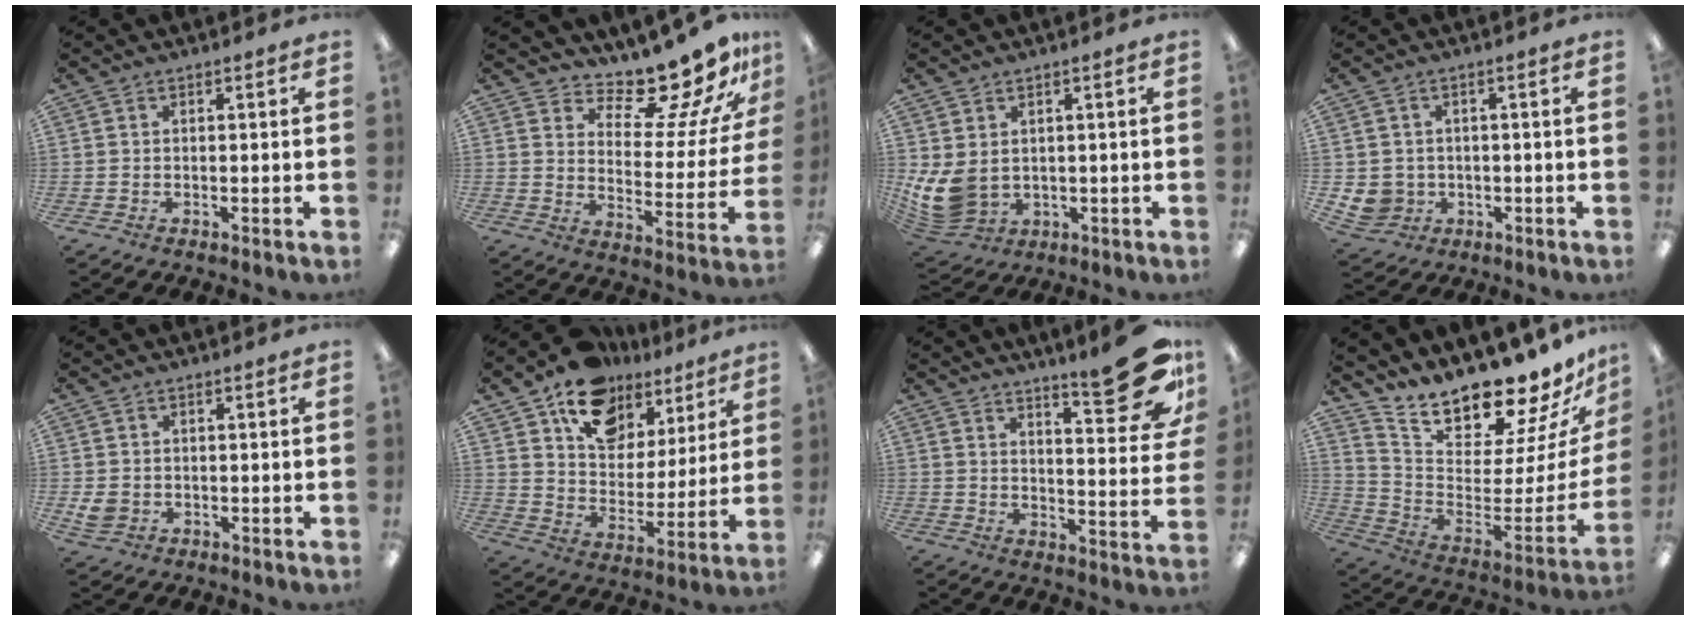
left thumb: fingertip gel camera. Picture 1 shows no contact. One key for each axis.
{"total": 15.3, "fx": 13.4, "fy": 4.1, "fz": 6.2, "tx": -0.094, "ty": -0.114, "tz": 0.225}
{"total": 8.9, "fx": 1.2, "fy": 6.6, "fz": 5.8, "tx": -0.134, "ty": -0.012, "tz": 0.027}
{"total": 4.6, "fx": -0.4, "fy": 4.6, "fz": 0.8, "tx": -0.021, "ty": 0.006, "tz": -0.004}
{"total": 3.5, "fx": -0.1, "fy": 3.1, "fz": 1.8, "tx": -0.030, "ty": 0.000, "tz": -0.003}
{"total": 15.5, "fx": 11.1, "fy": 9.5, "fz": 5.1, "tx": -0.089, "ty": -0.070, "tz": 0.206}
{"total": 17.2, "fx": 10.9, "fy": 3.8, "fz": 12.7, "tx": -0.167, "ty": -0.067, "tz": 0.168}
{"total": 15.8, "fx": 15.0, "fy": 2.8, "fz": 3.9, "tx": -0.060, "ty": -0.155, "tz": 0.250}